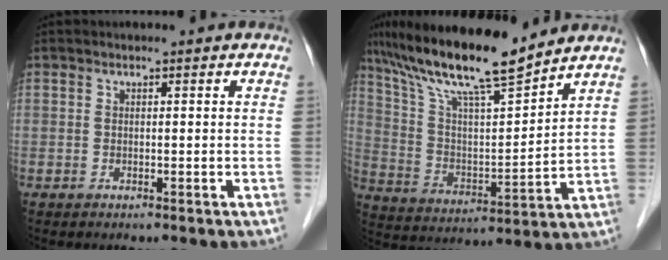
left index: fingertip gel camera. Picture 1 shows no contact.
{"total": 15.7, "force": [13.3, 0.6, 8.3], "torque": [-0.156, 0.006, 0.242]}